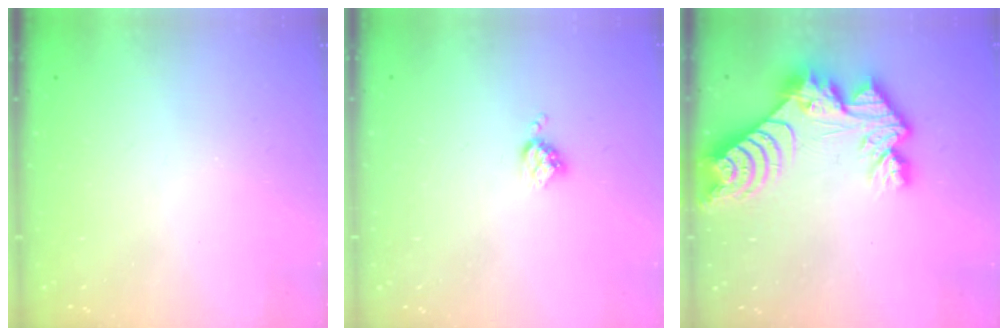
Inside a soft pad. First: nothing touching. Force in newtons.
{"total": 3.6, "press": 3.6, "slide": 0.4}
{"total": 14.5, "press": 14.4, "slide": 1.2}